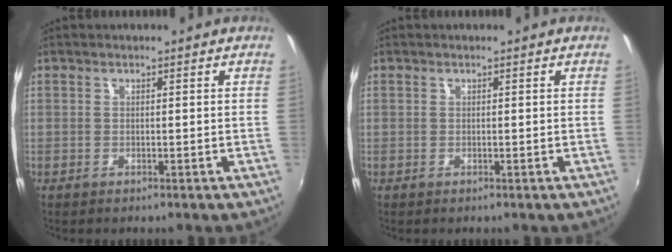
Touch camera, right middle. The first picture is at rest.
{"total": 0.0}